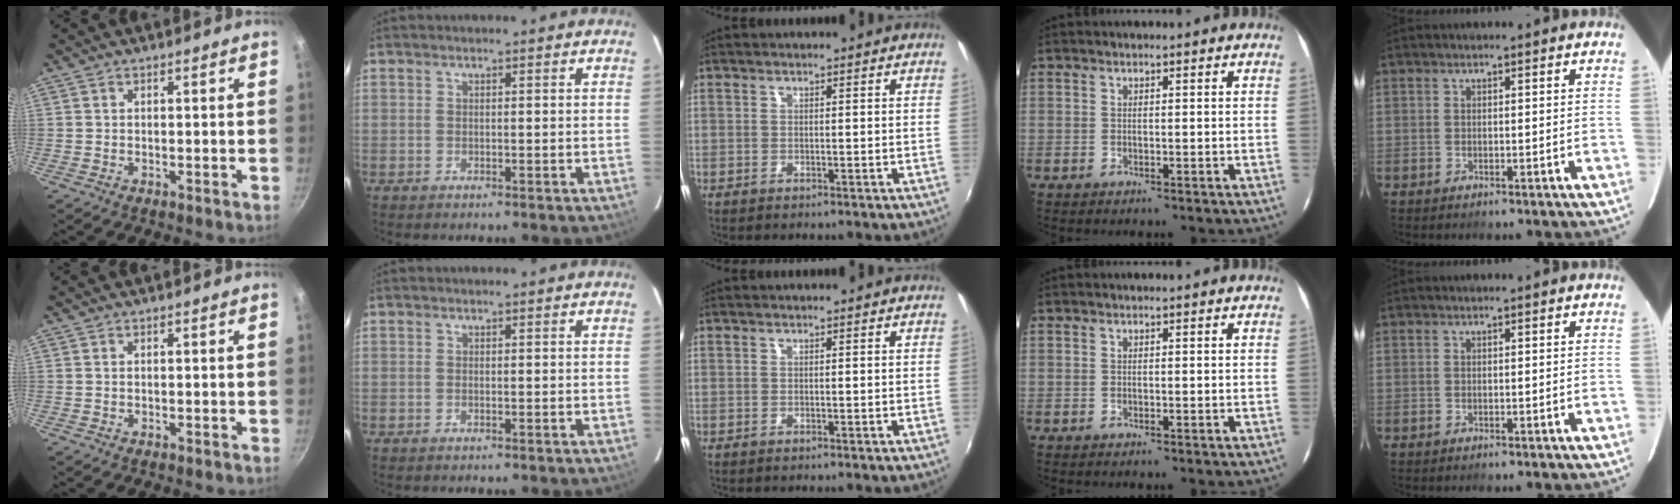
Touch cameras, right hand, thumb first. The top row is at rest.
{}